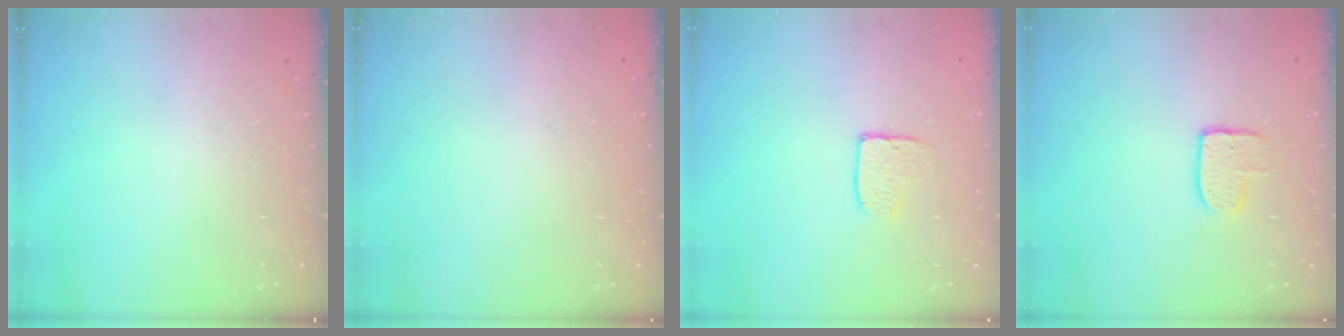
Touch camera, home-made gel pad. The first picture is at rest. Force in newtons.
{"total": 0.0}
{"total": 6.3, "press": 6.2, "slide": 0.5}
{"total": 7.4, "press": 7.4, "slide": 0.2}